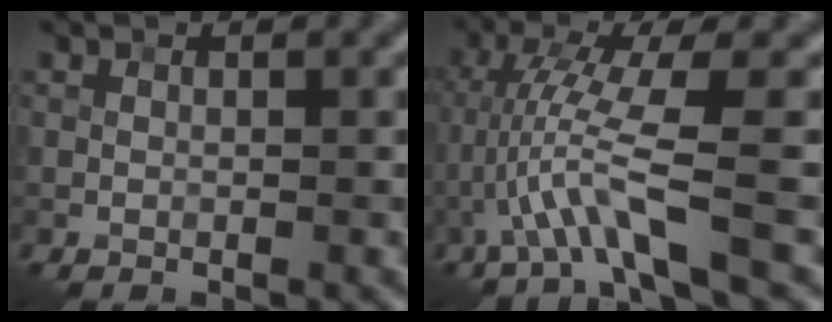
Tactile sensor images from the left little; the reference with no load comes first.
{"total": 5.6, "force": [-1.9, 0.1, 5.2], "torque": [-0.115, 0.007, -0.032]}